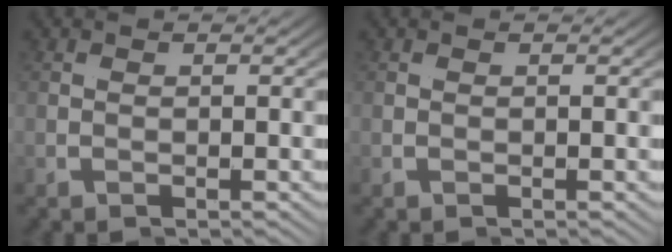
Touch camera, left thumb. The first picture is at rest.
{"total": 0.0}